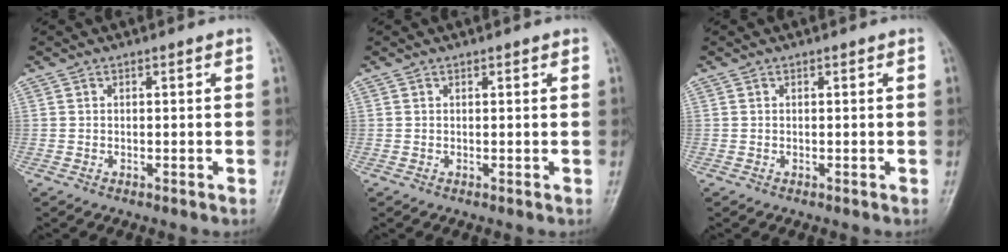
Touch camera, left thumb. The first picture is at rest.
{"total": 0.5, "force": [0.4, 0.2, 0.3], "torque": [-0.005, -0.002, 0.003]}
{"total": 0.0}